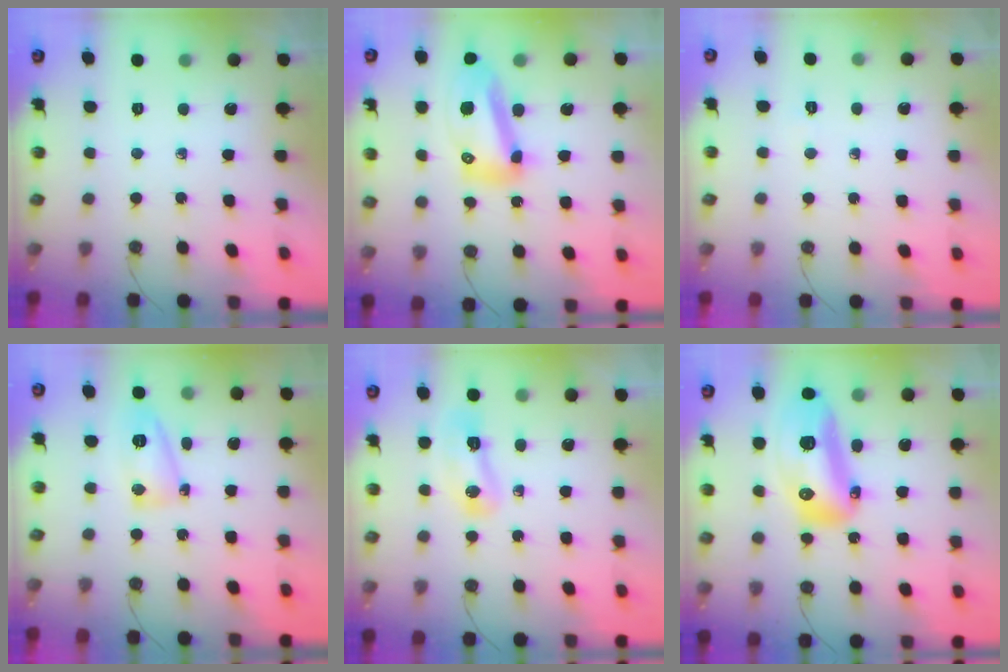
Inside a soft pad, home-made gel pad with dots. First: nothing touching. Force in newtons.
{"total": 13.1, "press": 13.0, "slide": 1.5}
{"total": 18.9, "press": 4.1, "slide": 18.4}
{"total": 7.5, "press": 7.4, "slide": 1.2}
{"total": 7.8, "press": 7.8, "slide": 1.1}
{"total": 19.0, "press": 18.8, "slide": 2.6}